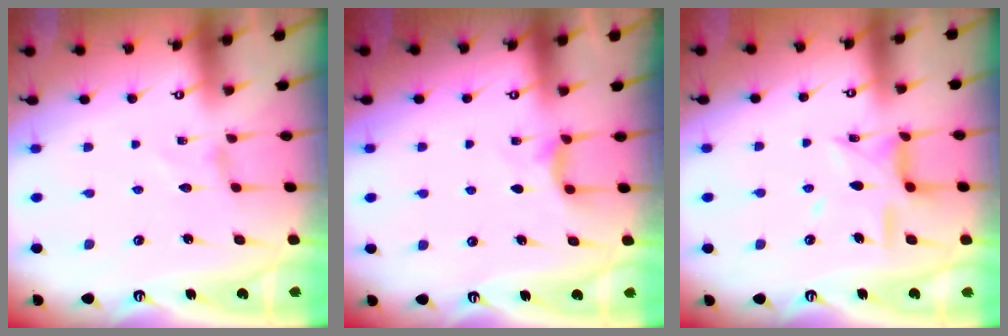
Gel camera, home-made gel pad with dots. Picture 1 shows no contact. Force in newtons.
{"total": 6.0, "press": 5.9, "slide": 0.6}
{"total": 11.8, "press": 11.7, "slide": 0.9}